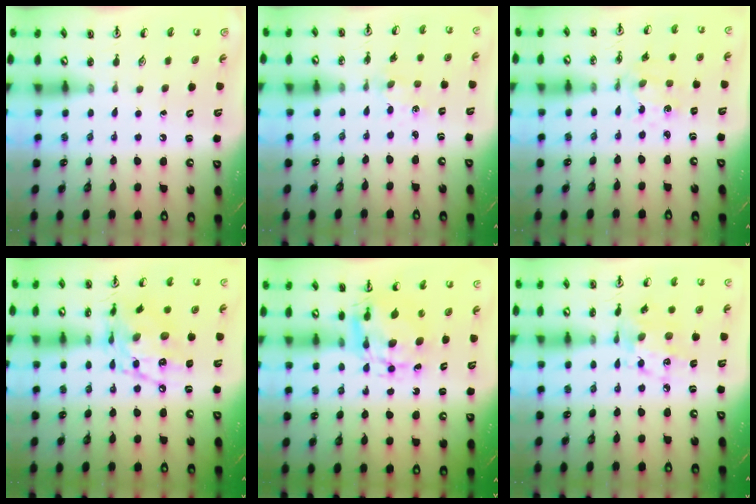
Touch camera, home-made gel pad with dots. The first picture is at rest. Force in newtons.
{"total": 0.0}
{"total": 2.7, "press": 2.7, "slide": 0.3}
{"total": 15.4, "press": 15.3, "slide": 1.5}
{"total": 8.1, "press": 8.1, "slide": 0.6}
{"total": 10.4, "press": 10.3, "slide": 0.7}